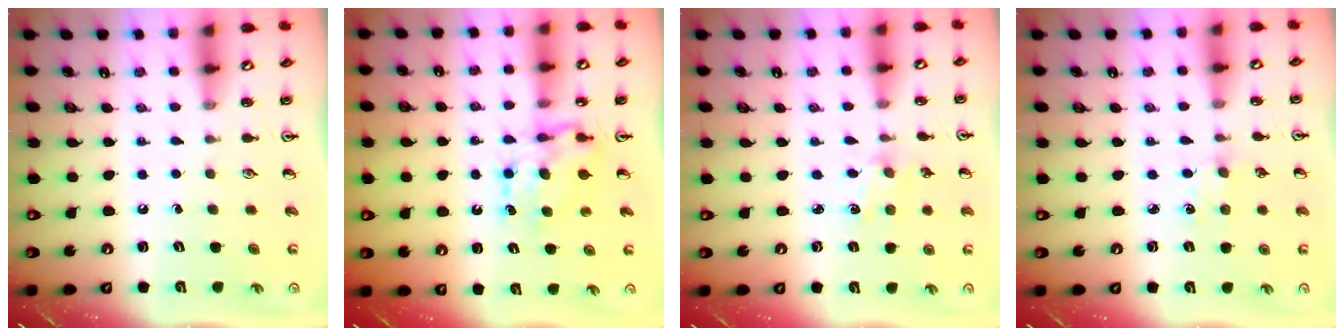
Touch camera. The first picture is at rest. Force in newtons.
{"total": 6.8, "press": 6.8, "slide": 0.5}
{"total": 2.1, "press": 2.0, "slide": 0.3}
{"total": 2.3, "press": 2.3, "slide": 0.3}